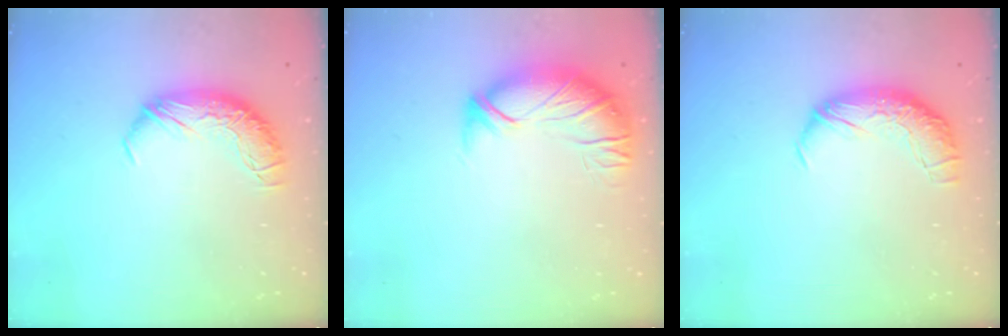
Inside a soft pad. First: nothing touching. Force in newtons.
{"total": 2.8, "press": 1.3, "slide": 2.5}
{"total": 2.5, "press": 1.2, "slide": 2.2}